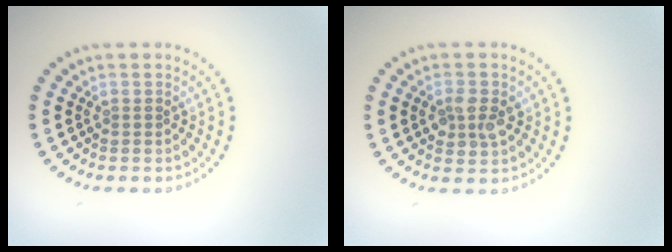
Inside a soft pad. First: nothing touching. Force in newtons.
{"total": 2.4, "press": 2.4, "slide": 0.0}